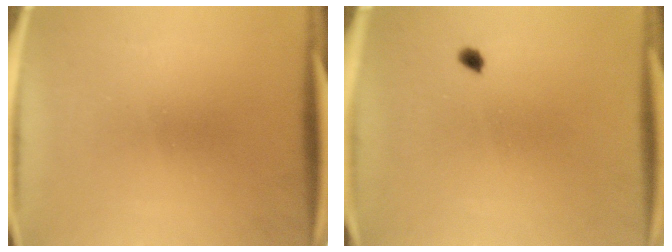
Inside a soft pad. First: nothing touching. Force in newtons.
{"total": 1.1}